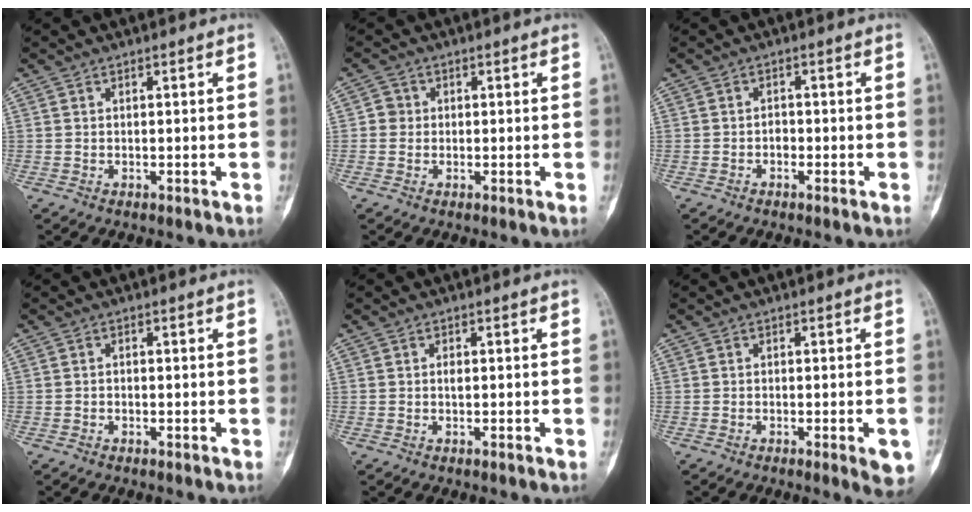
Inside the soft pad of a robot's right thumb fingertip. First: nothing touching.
{"total": 1.6, "force": [0.0, 1.5, 0.5], "torque": [-0.001, 0.005, -0.003]}
{"total": 1.3, "force": [-0.6, 0.8, 0.8], "torque": [-0.005, 0.005, -0.016]}
{"total": 0.6, "force": [-0.3, 0.4, 0.2], "torque": [-0.001, 0.002, -0.011]}
{"total": 0.8, "force": [-0.1, 0.3, 0.7], "torque": [-0.015, 0.000, -0.004]}
{"total": 4.9, "force": [-2.0, 1.1, 4.3], "torque": [-0.046, -0.003, -0.026]}